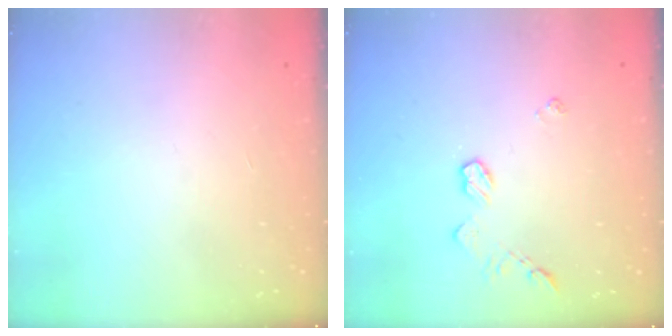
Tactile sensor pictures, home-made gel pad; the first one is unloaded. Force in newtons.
{"total": 5.6, "press": 5.6, "slide": 0.4}